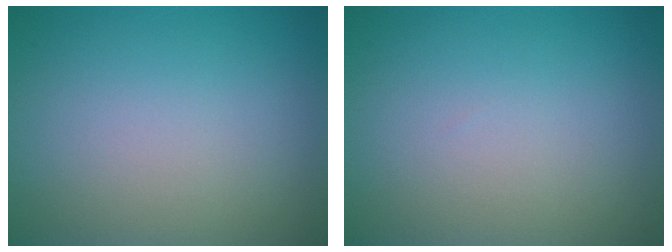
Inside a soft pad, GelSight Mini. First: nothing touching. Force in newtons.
{"total": 0.0}